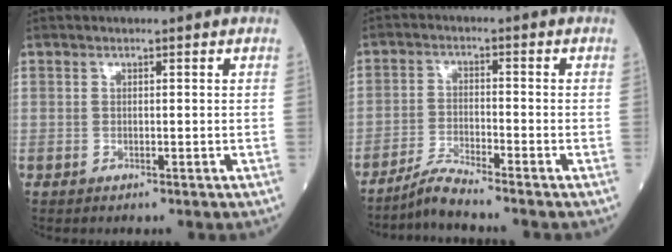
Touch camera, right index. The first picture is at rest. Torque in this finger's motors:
{"motor_torque": [-0.19, -0.19, 0.05, -0.01]}